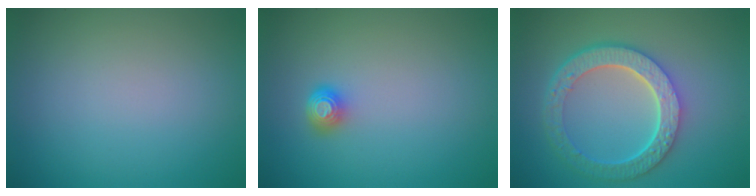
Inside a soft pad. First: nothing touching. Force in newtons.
{"total": 1.7, "press": 1.3, "slide": 1.2}
{"total": 6.1, "press": 4.6, "slide": 4.1}